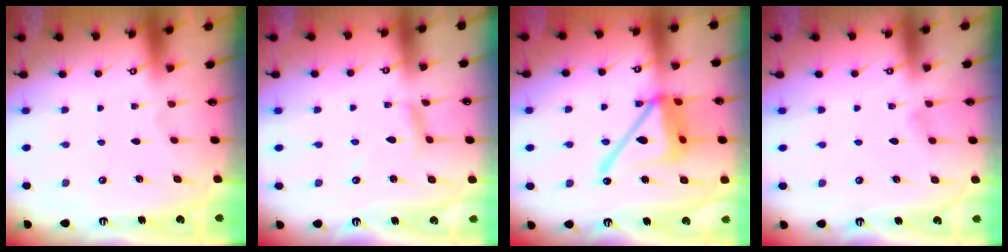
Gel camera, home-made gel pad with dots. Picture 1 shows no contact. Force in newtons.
{"total": 5.0, "press": 4.9, "slide": 0.3}
{"total": 17.6, "press": 17.5, "slide": 1.8}
{"total": 3.5, "press": 3.5, "slide": 0.4}